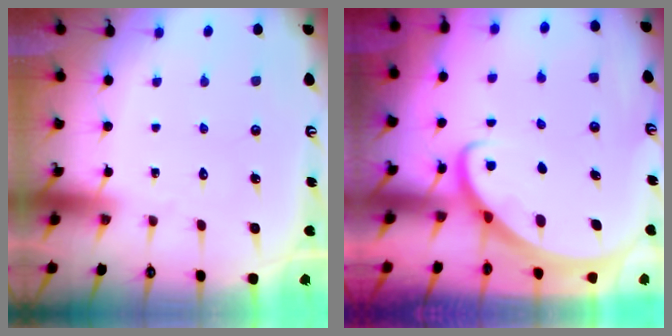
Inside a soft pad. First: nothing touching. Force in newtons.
{"total": 2.6, "press": 2.6, "slide": 0.3}